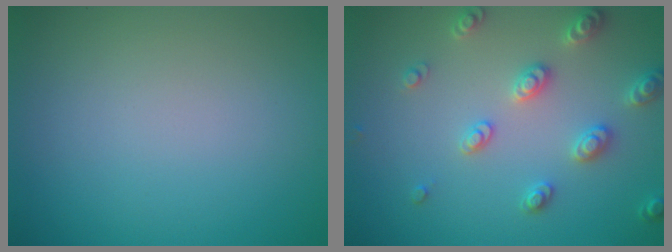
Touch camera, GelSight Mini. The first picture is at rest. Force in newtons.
{"total": 3.4, "press": 3.2, "slide": 1.0}